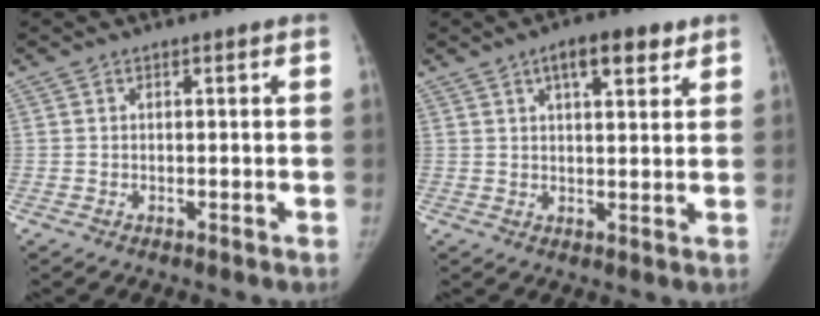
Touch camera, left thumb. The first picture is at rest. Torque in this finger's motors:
{"motor_torque": [0.23, 0.07, 0.67, -0.53, 0.08]}